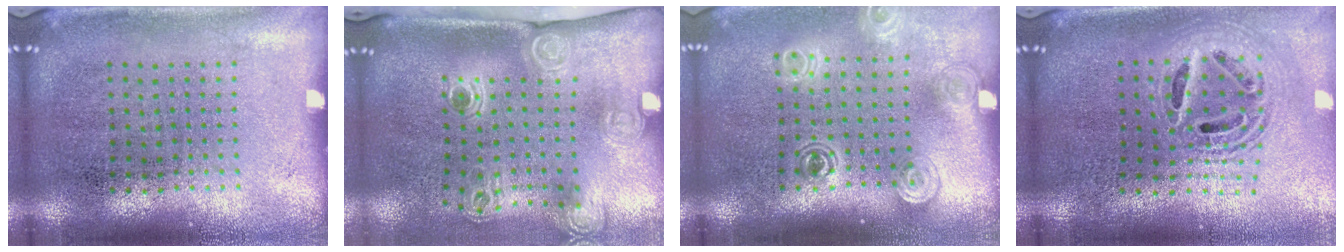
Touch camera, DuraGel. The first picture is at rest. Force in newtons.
{"total": 2.4, "press": 1.7, "slide": 1.7}
{"total": 1.4, "press": 1.2, "slide": 0.8}
{"total": 2.0, "press": 1.6, "slide": 1.2}